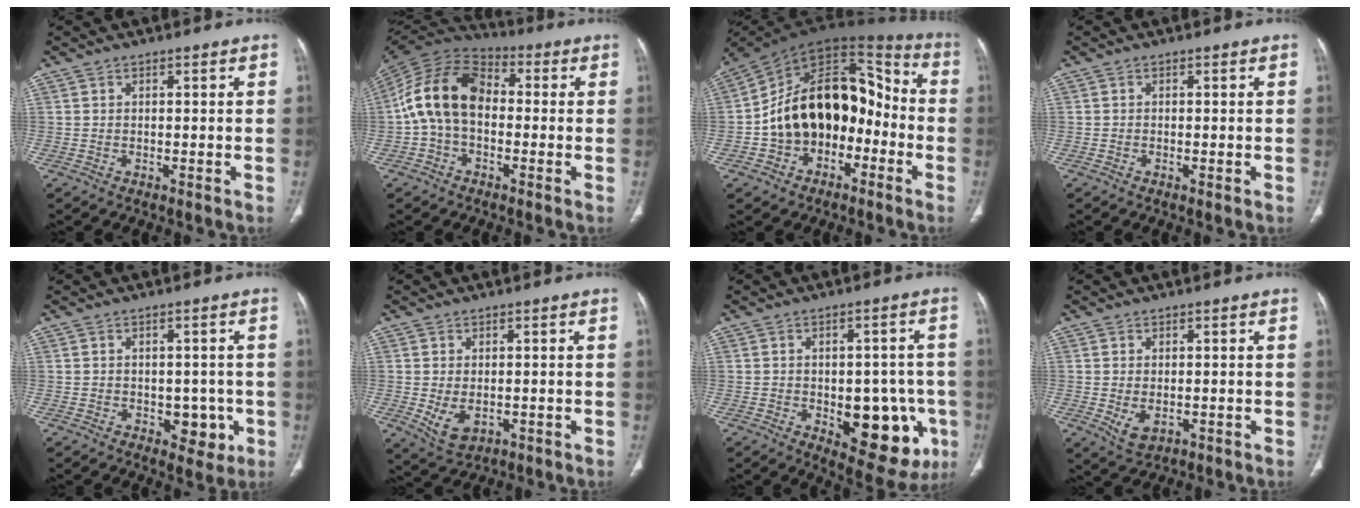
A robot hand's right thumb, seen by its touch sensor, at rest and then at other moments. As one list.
[{"total": 14.3, "force": [-0.6, 9.7, 10.6], "torque": [-0.190, 0.037, -0.025]}, {"total": 21.0, "force": [-4.5, 14.5, 14.6], "torque": [-0.194, 0.081, -0.074]}, {"total": 0.5, "force": [-0.2, 0.2, 0.5], "torque": [-0.013, -0.002, -0.004]}, {"total": 5.3, "force": [-1.4, 3.8, 3.5], "torque": [-0.012, 0.003, -0.011]}, {"total": 5.2, "force": [-0.8, 3.4, 3.8], "torque": [-0.068, -0.009, 0.002]}, {"total": 15.8, "force": [-4.3, 8.4, 12.7], "torque": [-0.121, 0.008, -0.035]}, {"total": 3.8, "force": [-0.6, 2.5, 2.9], "torque": [-0.052, -0.008, 0.002]}]